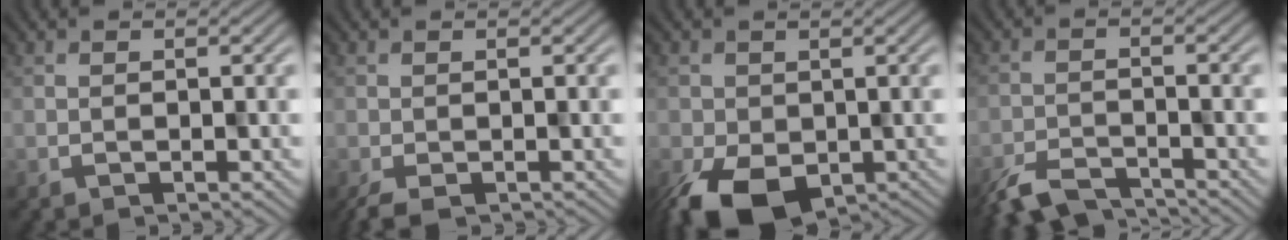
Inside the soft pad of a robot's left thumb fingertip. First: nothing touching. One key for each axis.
{"total": 3.0, "fx": -2.1, "fy": 0.9, "fz": 2.0, "tx": -0.038, "ty": -0.010, "tz": -0.030}
{"total": 9.8, "fx": -4.5, "fy": 5.6, "fz": 6.7, "tx": -0.130, "ty": -0.041, "tz": -0.061}
{"total": 5.7, "fx": -5.3, "fy": 1.2, "fz": 1.8, "tx": -0.033, "ty": -0.011, "tz": -0.095}